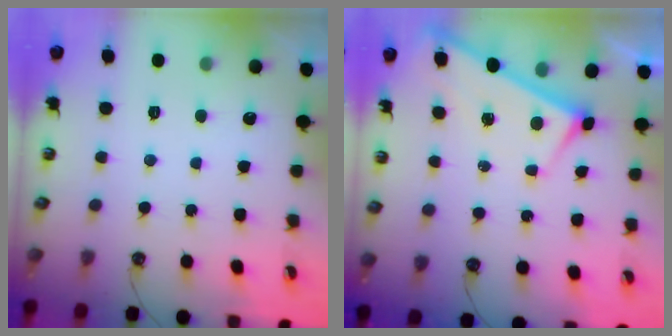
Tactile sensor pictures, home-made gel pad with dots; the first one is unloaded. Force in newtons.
{"total": 3.1, "press": 3.1, "slide": 0.2}